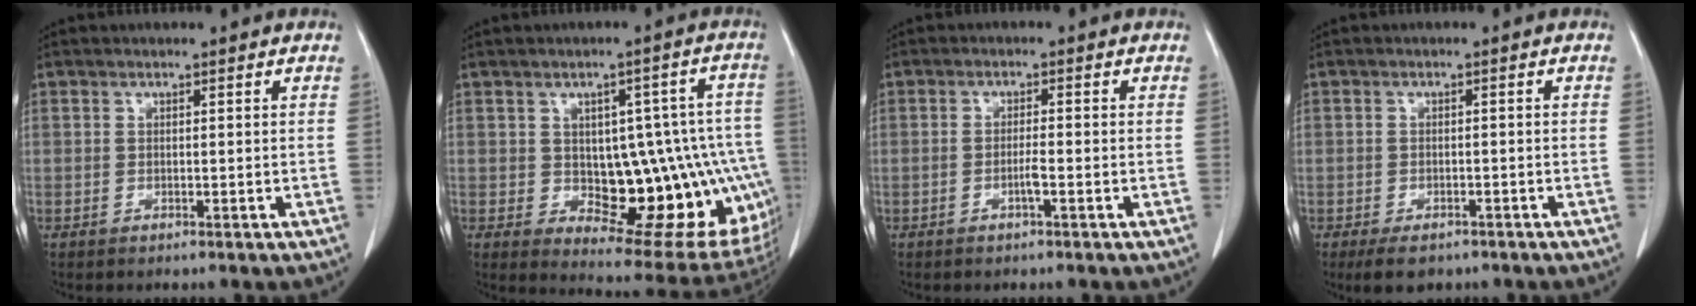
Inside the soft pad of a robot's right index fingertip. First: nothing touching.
{"total": 18.5, "force": [-2.5, 8.0, 16.5], "torque": [-0.132, 0.033, -0.006]}
{"total": 1.9, "force": [-0.8, 0.0, 1.7], "torque": [-0.034, 0.000, -0.015]}
{"total": 4.3, "force": [-3.1, 2.3, 1.9], "torque": [-0.029, -0.003, -0.042]}